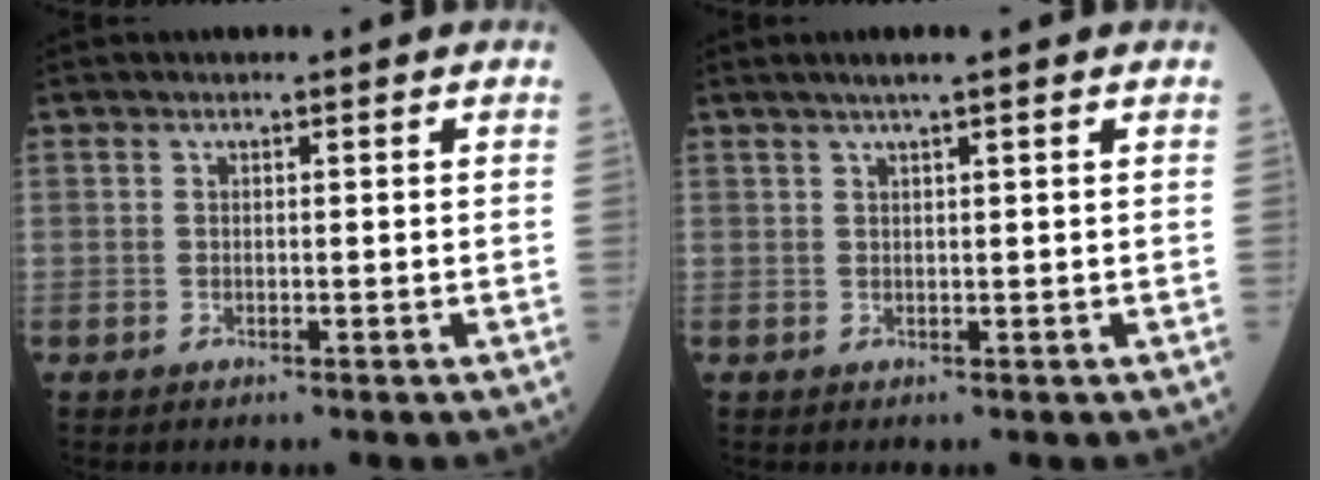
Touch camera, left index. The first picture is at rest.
{"total": 2.9, "force": [2.1, -0.4, 2.0], "torque": [-0.035, 0.015, 0.036]}